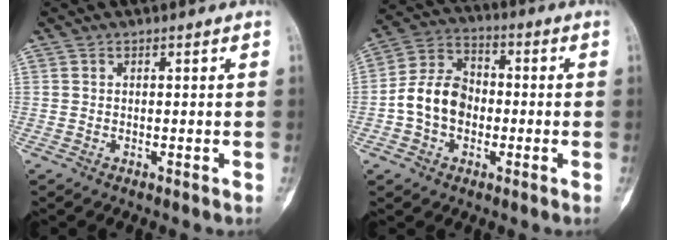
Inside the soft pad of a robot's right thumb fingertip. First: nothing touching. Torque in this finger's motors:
{"motor_torque": [1.35, 1.41, 0.53, -0.62, 0.06]}